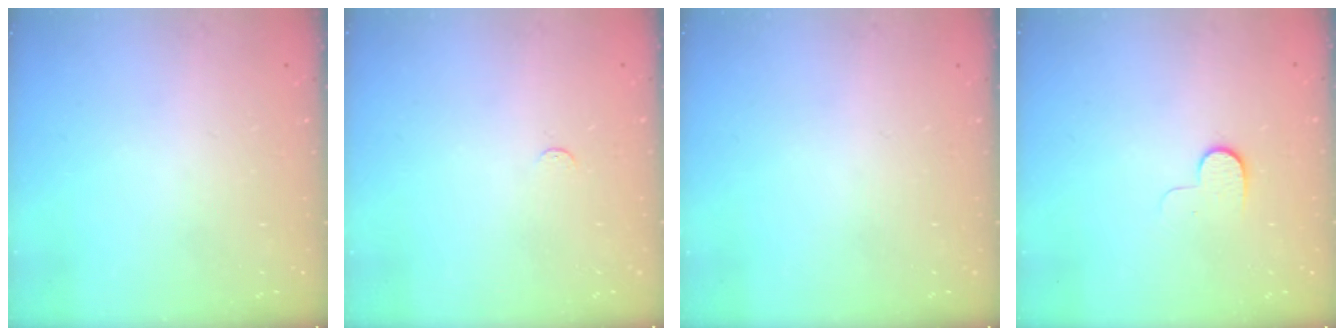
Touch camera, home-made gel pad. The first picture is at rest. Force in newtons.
{"total": 2.7, "press": 2.7, "slide": 0.2}
{"total": 0.0}
{"total": 5.2, "press": 5.1, "slide": 0.8}